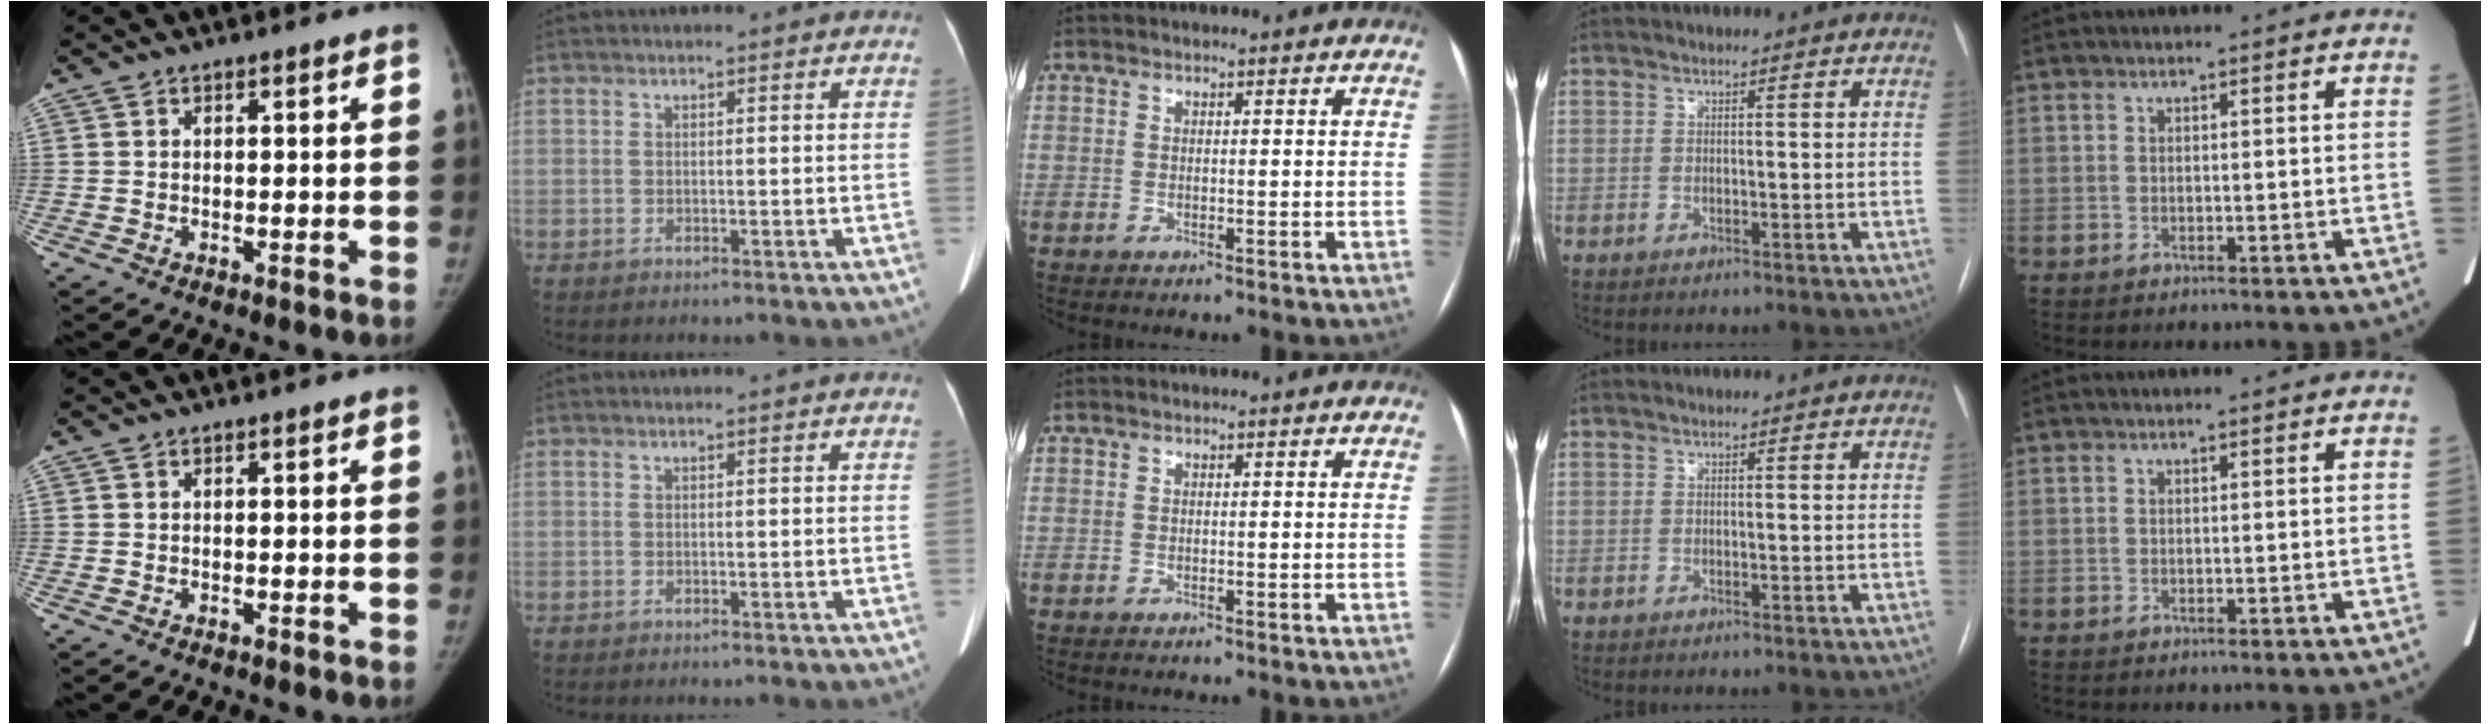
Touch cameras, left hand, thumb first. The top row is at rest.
{}